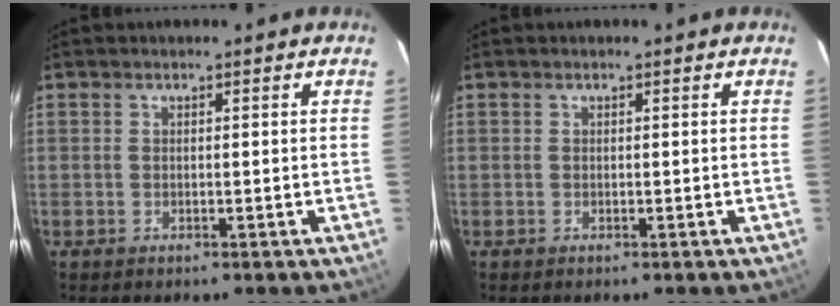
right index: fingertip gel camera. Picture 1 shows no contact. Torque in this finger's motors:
{"motor_torque": [0.00, 0.00, 0.00, 0.01]}